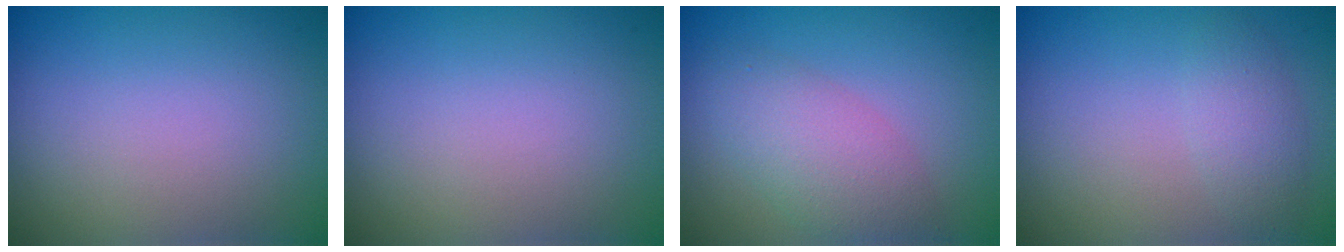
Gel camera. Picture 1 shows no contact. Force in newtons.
{"total": 0.0}
{"total": 4.0, "press": 4.0, "slide": 0.0}
{"total": 2.0, "press": 2.0, "slide": 0.1}